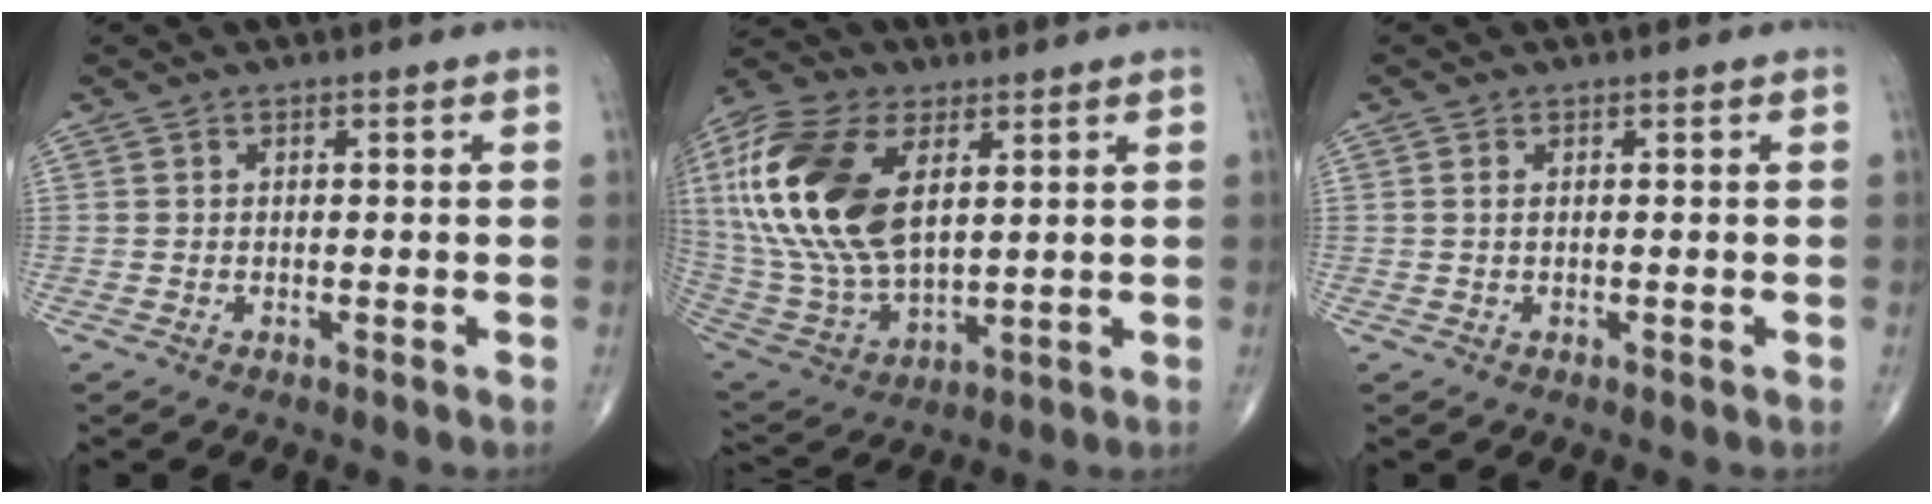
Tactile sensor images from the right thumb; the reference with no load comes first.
{"total": 24.9, "force": [6.8, 13.8, 19.6], "torque": [-0.429, -0.018, 0.129]}
{"total": 0.8, "force": [0.2, 0.4, 0.6], "torque": [-0.016, 0.005, 0.006]}